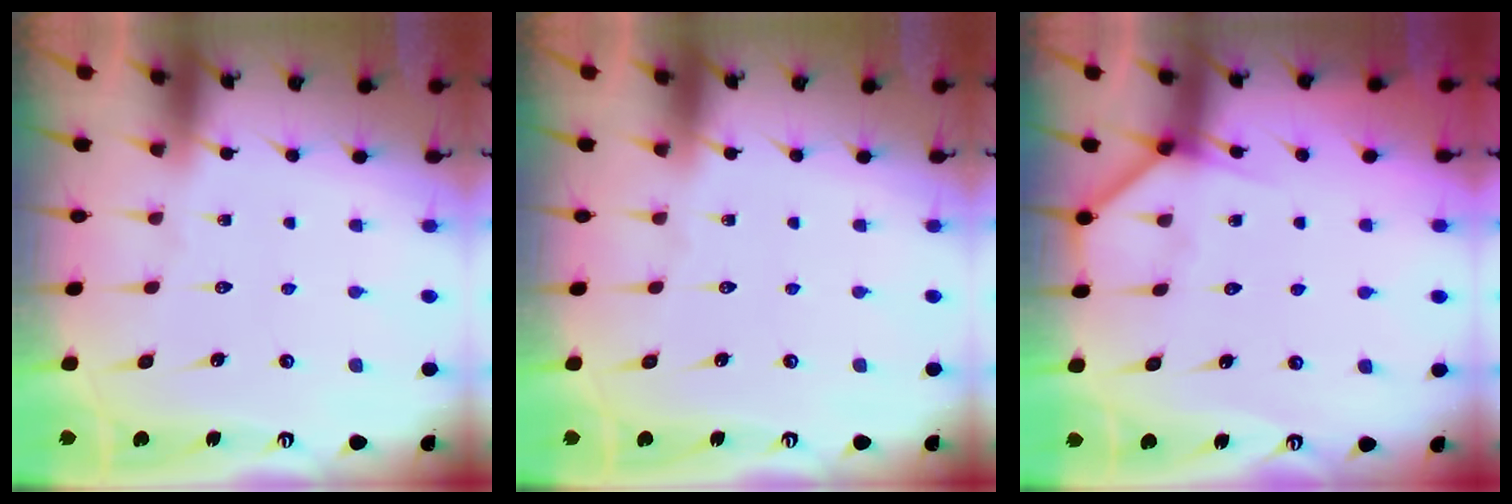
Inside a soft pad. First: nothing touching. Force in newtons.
{"total": 0.0}
{"total": 5.3, "press": 5.3, "slide": 0.5}